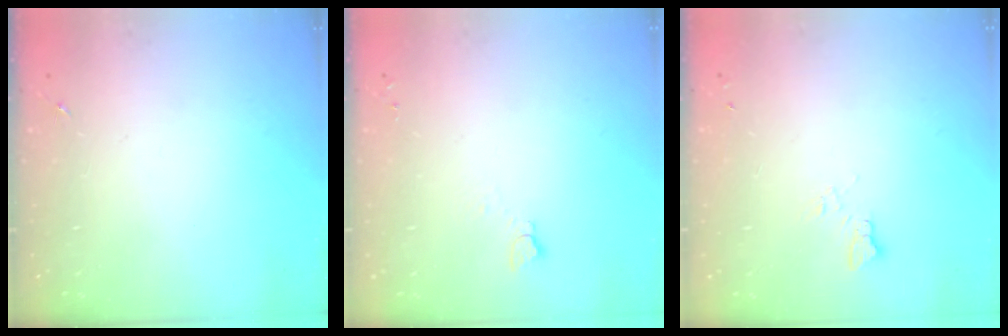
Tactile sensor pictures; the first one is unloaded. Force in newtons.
{"total": 2.7, "press": 2.7, "slide": 0.3}
{"total": 5.3, "press": 5.3, "slide": 0.4}